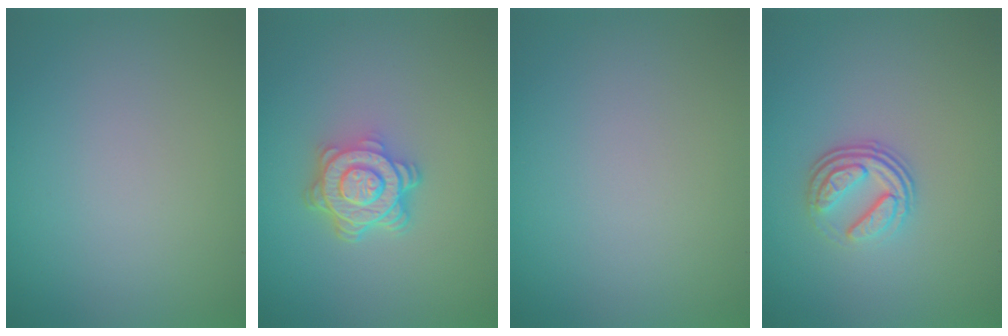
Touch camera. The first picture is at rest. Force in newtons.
{"total": 4.7, "press": 3.7, "slide": 2.8}
{"total": 0.0}
{"total": 3.4, "press": 2.5, "slide": 2.3}